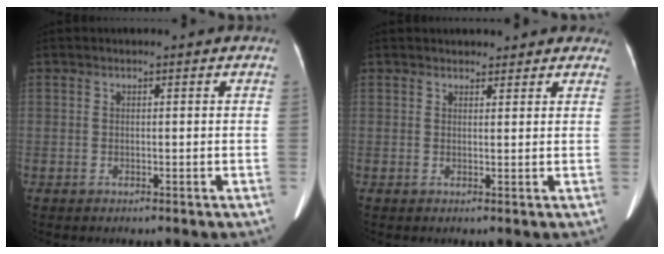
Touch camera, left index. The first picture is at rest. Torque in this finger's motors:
{"motor_torque": [-0.03, 0.04, -0.13, -0.05]}